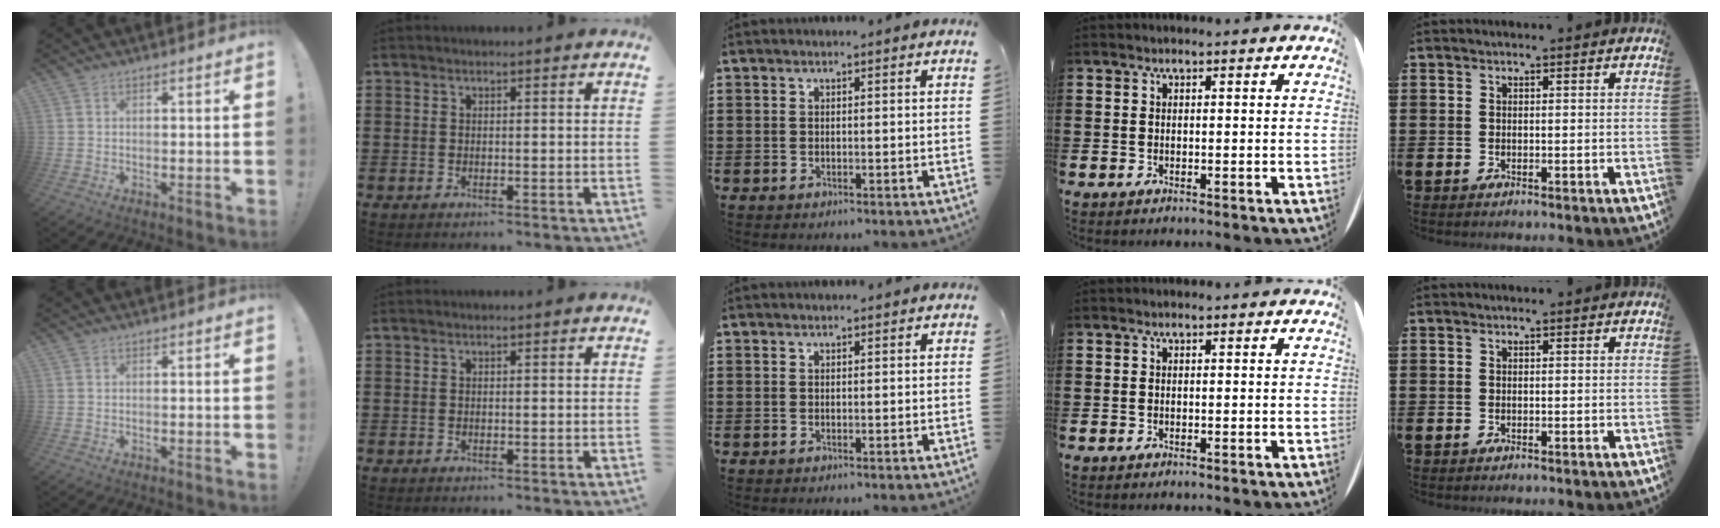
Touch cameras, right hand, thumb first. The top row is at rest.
{}